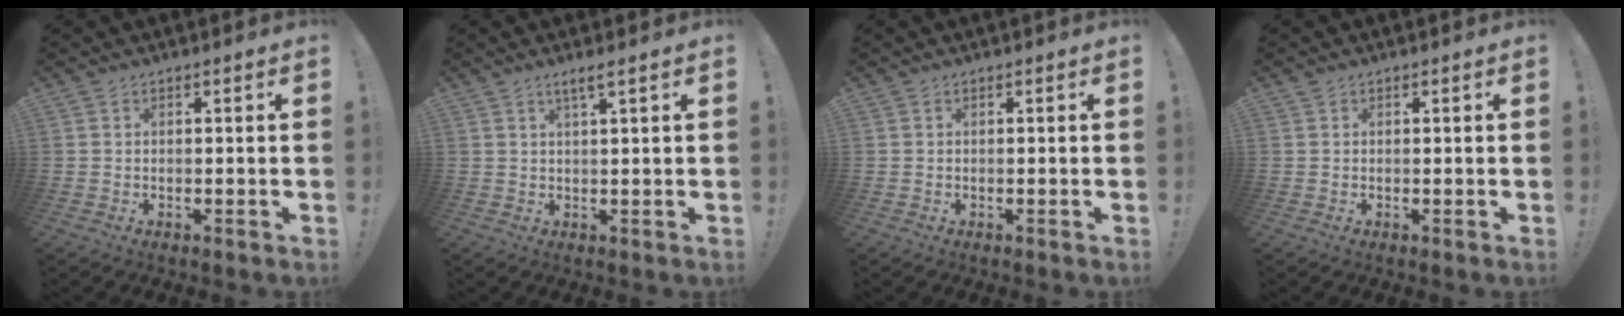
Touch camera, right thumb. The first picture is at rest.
{"total": 2.8, "force": [1.6, -0.2, 2.3], "torque": [-0.043, -0.003, 0.026]}
{"total": 0.0}
{"total": 0.5, "force": [0.4, 0.3, -0.1], "torque": [0.009, -0.003, 0.006]}